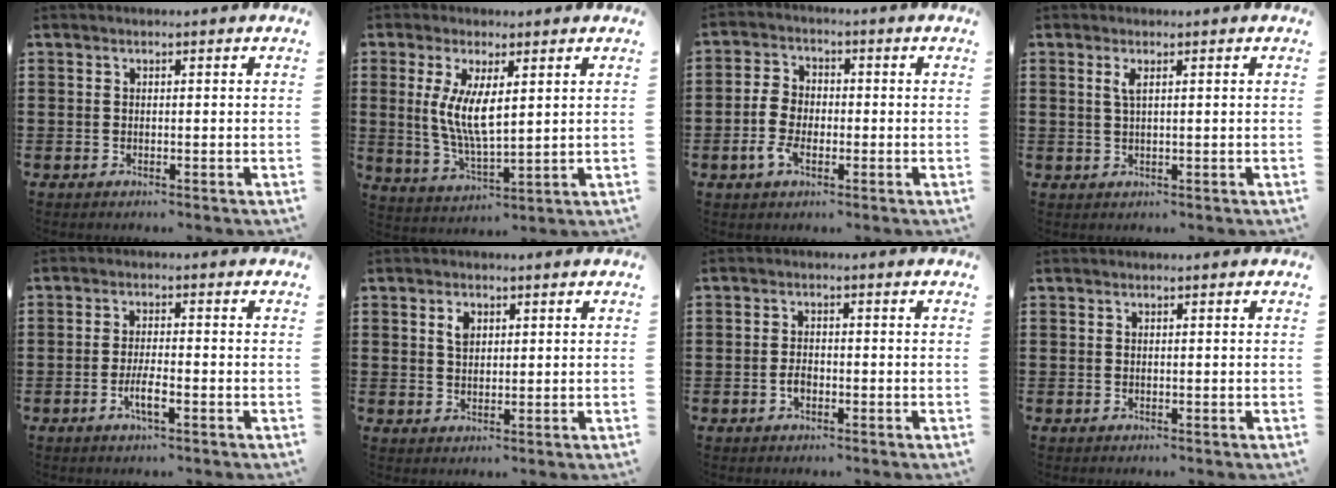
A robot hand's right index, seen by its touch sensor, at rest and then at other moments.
{"total": 7.3, "force": [1.3, 2.5, 6.8], "torque": [-0.141, -0.001, 0.022]}
{"total": 4.8, "force": [-1.5, 3.3, 3.1], "torque": [-0.088, 0.000, -0.035]}
{"total": 1.6, "force": [0.6, 0.3, 1.5], "torque": [-0.031, 0.002, 0.010]}
{"total": 3.6, "force": [-1.6, 0.7, 3.2], "torque": [-0.059, 0.000, -0.031]}
{"total": 2.5, "force": [1.0, 1.6, 1.7], "torque": [-0.039, 0.007, 0.018]}
{"total": 2.0, "force": [-0.8, 1.1, 1.5], "torque": [-0.030, 0.002, -0.015]}
{"total": 0.0}